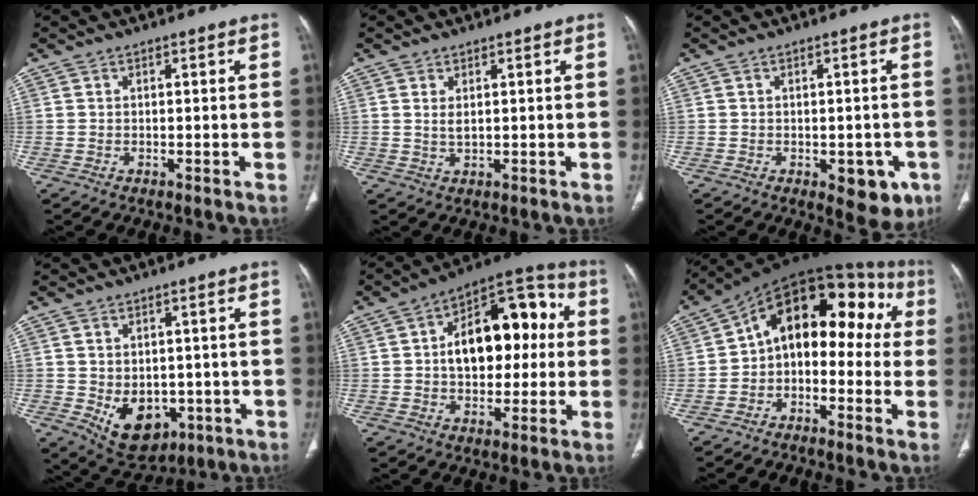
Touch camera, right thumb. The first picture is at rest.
{"total": 1.8, "force": [0.6, 0.7, 1.5], "torque": [-0.031, -0.005, 0.018]}
{"total": 7.3, "force": [-2.9, 3.9, 5.4], "torque": [-0.035, 0.006, -0.026]}
{"total": 10.0, "force": [-2.7, 7.2, 6.4], "torque": [-0.071, -0.001, -0.019]}
{"total": 18.4, "force": [1.8, 11.0, 14.6], "torque": [-0.170, 0.041, 0.025]}
{"total": 16.8, "force": [0.2, 10.4, 13.2], "torque": [-0.134, 0.065, -0.013]}